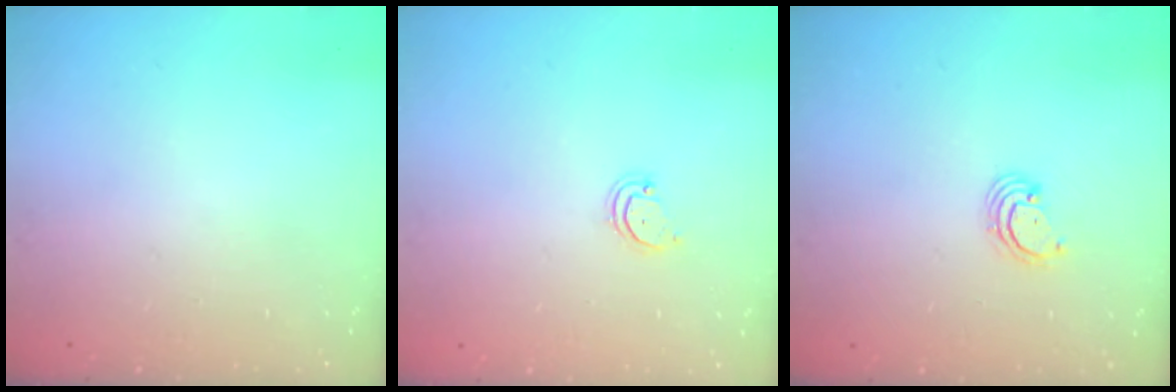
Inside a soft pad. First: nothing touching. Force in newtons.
{"total": 2.6, "press": 2.6, "slide": 0.2}
{"total": 2.6, "press": 2.6, "slide": 0.3}